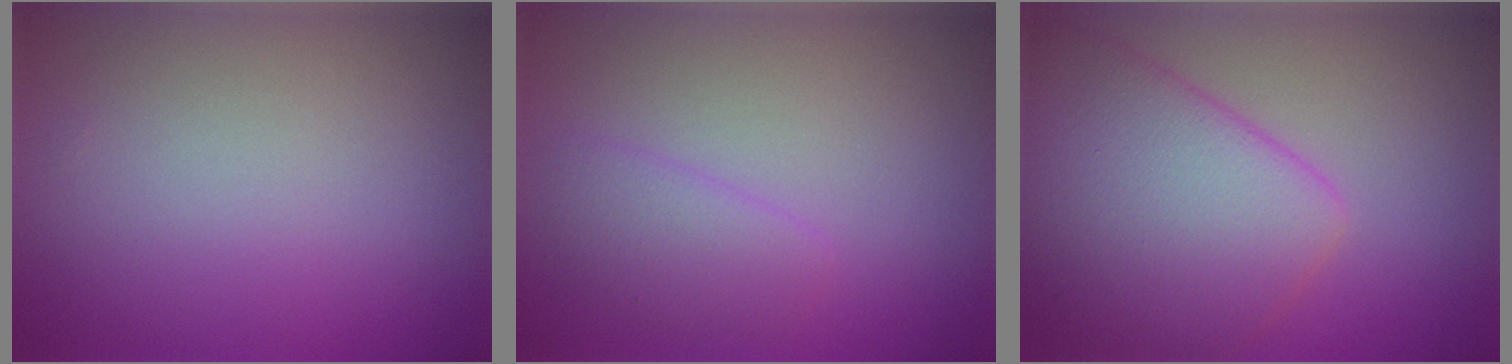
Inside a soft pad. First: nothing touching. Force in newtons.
{"total": 2.0, "press": 2.0, "slide": 0.1}
{"total": 7.9, "press": 7.9, "slide": 0.2}